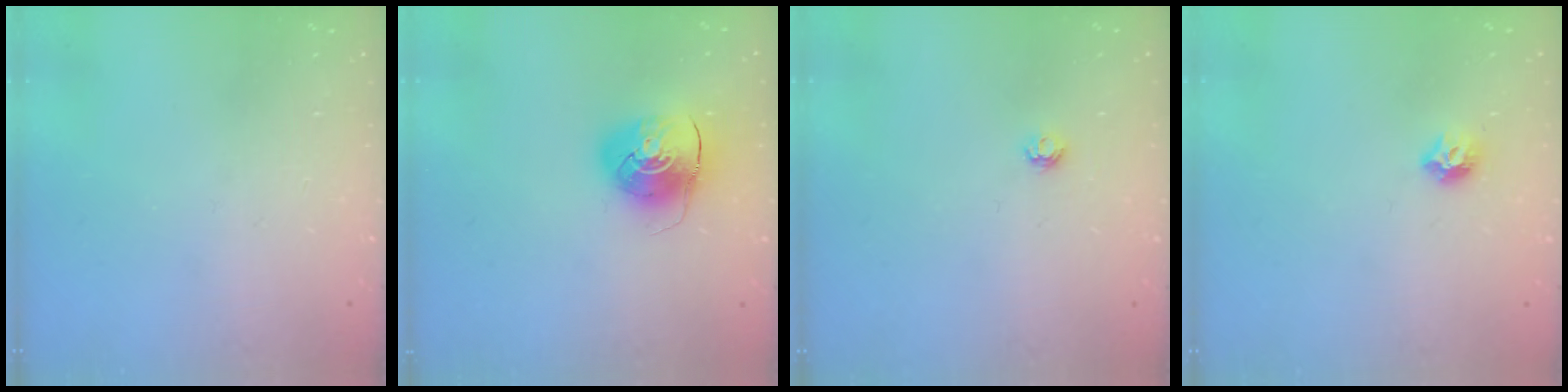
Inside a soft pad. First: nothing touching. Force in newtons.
{"total": 9.1, "press": 9.0, "slide": 0.8}
{"total": 3.8, "press": 3.8, "slide": 0.6}
{"total": 5.8, "press": 5.7, "slide": 0.9}